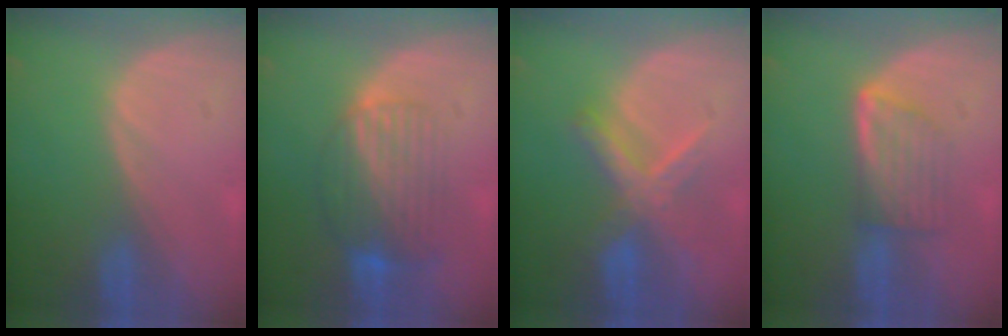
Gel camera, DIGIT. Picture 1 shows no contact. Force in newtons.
{"total": 8.3, "press": 7.2, "slide": 4.3}
{"total": 6.0, "press": 5.9, "slide": 1.1}
{"total": 5.7, "press": 5.3, "slide": 2.2}